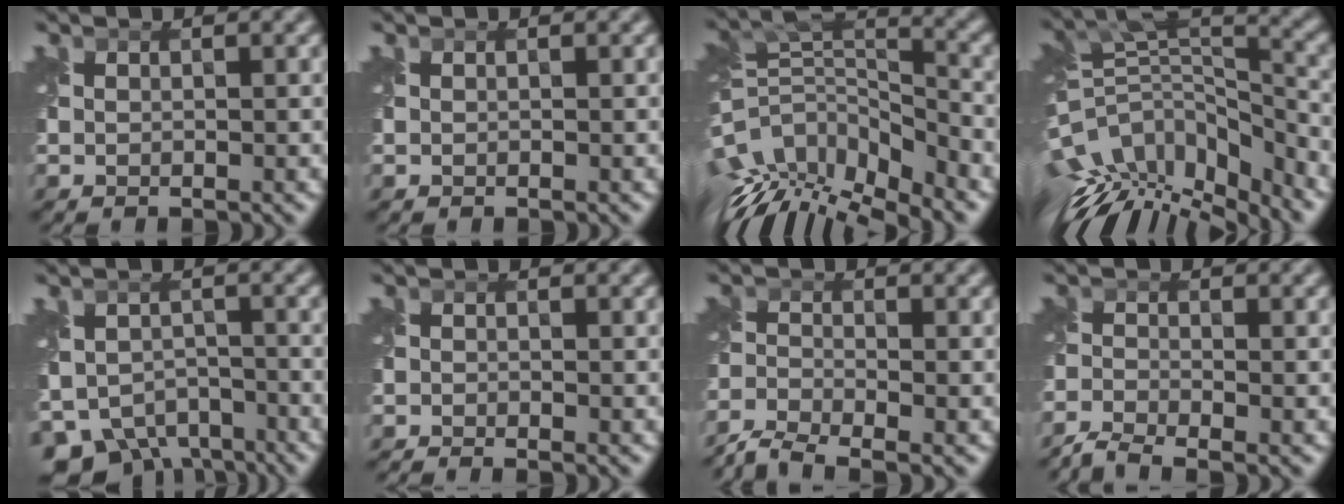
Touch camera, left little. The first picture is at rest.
{"total": 0.0}
{"total": 11.6, "force": [-7.5, 4.6, 7.5], "torque": [-0.155, 0.009, -0.123]}
{"total": 11.2, "force": [-6.4, 5.1, 7.7], "torque": [-0.155, 0.016, -0.105]}
{"total": 6.9, "force": [-4.5, 4.3, 3.0], "torque": [-0.057, -0.025, -0.077]}
{"total": 2.2, "force": [-2.0, 0.1, 0.8], "torque": [-0.016, -0.011, -0.042]}
{"total": 4.6, "force": [-4.1, 1.0, 2.0], "torque": [-0.045, -0.013, -0.091]}
{"total": 3.4, "force": [-3.1, 0.5, 1.4], "torque": [-0.030, -0.013, -0.075]}